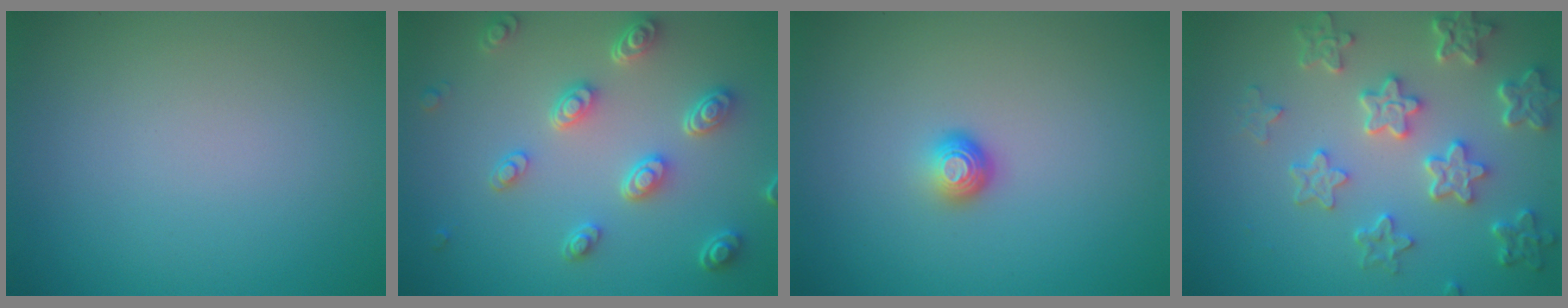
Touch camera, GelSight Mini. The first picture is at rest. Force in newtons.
{"total": 4.7, "press": 3.7, "slide": 2.9}
{"total": 1.6, "press": 1.1, "slide": 1.1}
{"total": 5.8, "press": 4.5, "slide": 3.6}